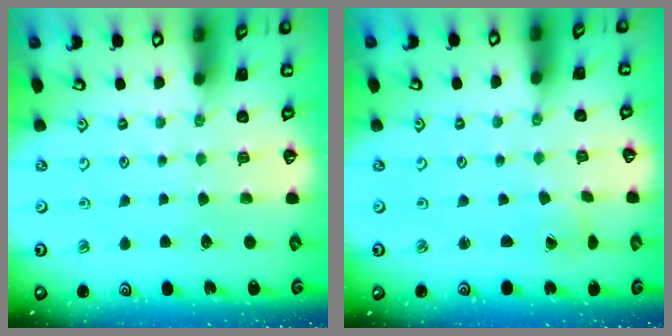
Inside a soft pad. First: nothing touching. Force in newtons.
{"total": 0.8, "press": 0.8, "slide": 0.1}